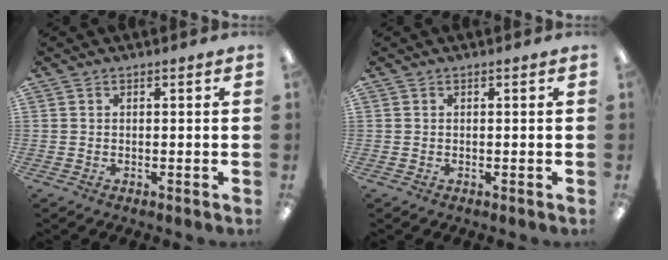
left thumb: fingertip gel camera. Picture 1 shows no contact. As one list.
[{"total": 0.0}]